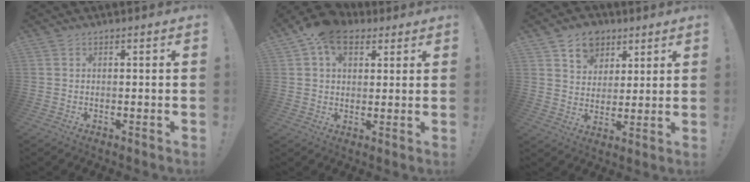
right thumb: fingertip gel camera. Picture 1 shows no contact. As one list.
[{"total": 10.2, "force": [5.1, 7.0, 5.4], "torque": [-0.095, -0.006, 0.096]}, {"total": 10.0, "force": [5.6, 7.8, 2.6], "torque": [-0.033, -0.037, 0.109]}]